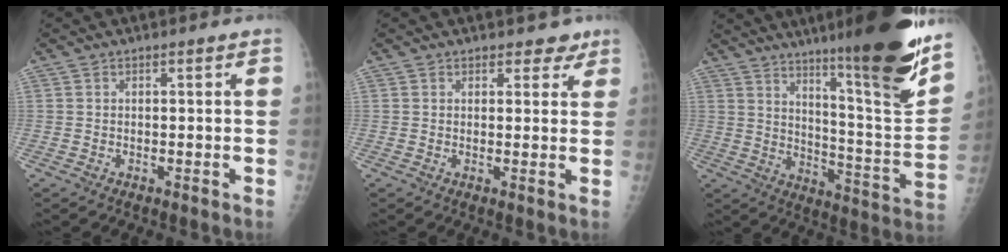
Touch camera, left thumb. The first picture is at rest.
{"total": 3.2, "force": [2.5, 1.9, 0.5], "torque": [0.021, -0.014, 0.023]}
{"total": 24.1, "force": [15.9, 2.7, 17.9], "torque": [-0.242, -0.087, 0.242]}